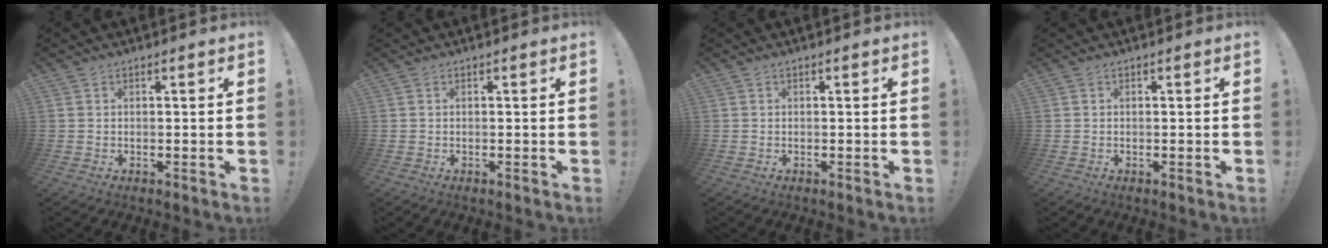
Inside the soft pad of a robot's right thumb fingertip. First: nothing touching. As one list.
[{"total": 0.0}, {"total": 0.0}, {"total": 0.0}]